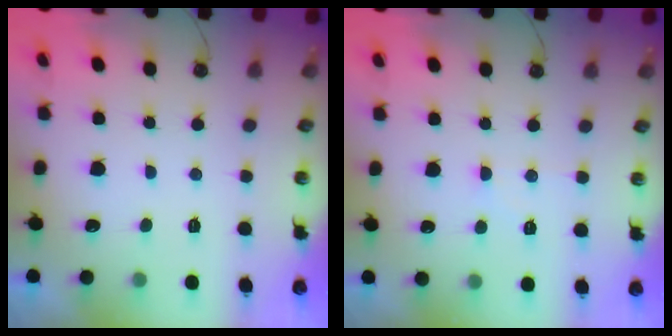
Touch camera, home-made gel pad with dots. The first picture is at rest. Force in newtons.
{"total": 7.2, "press": 7.2, "slide": 0.7}